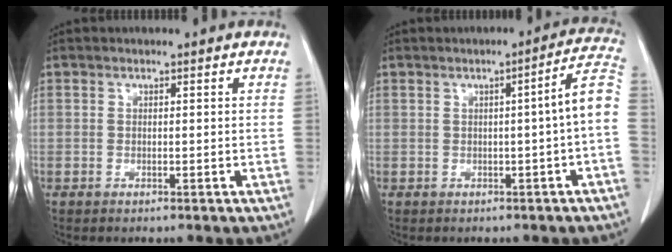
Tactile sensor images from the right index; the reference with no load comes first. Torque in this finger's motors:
{"motor_torque": [0.55, -0.29, 0.24, 0.07]}